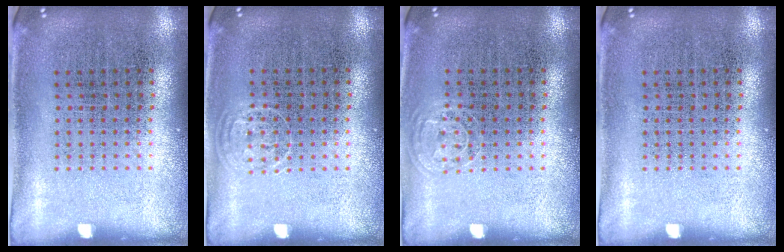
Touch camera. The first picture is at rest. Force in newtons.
{"total": 0.7, "press": 0.6, "slide": 0.4}
{"total": 0.7, "press": 0.6, "slide": 0.3}
{"total": 0.0}